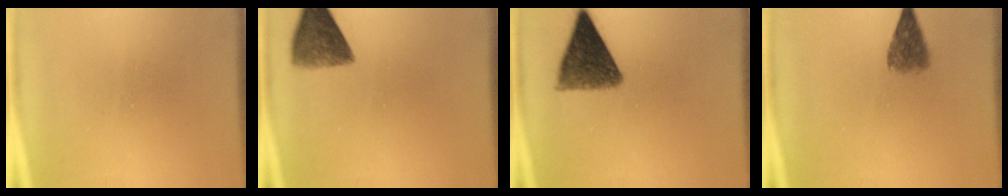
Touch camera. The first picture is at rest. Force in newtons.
{"total": 7.3}
{"total": 10.4}
{"total": 4.1}